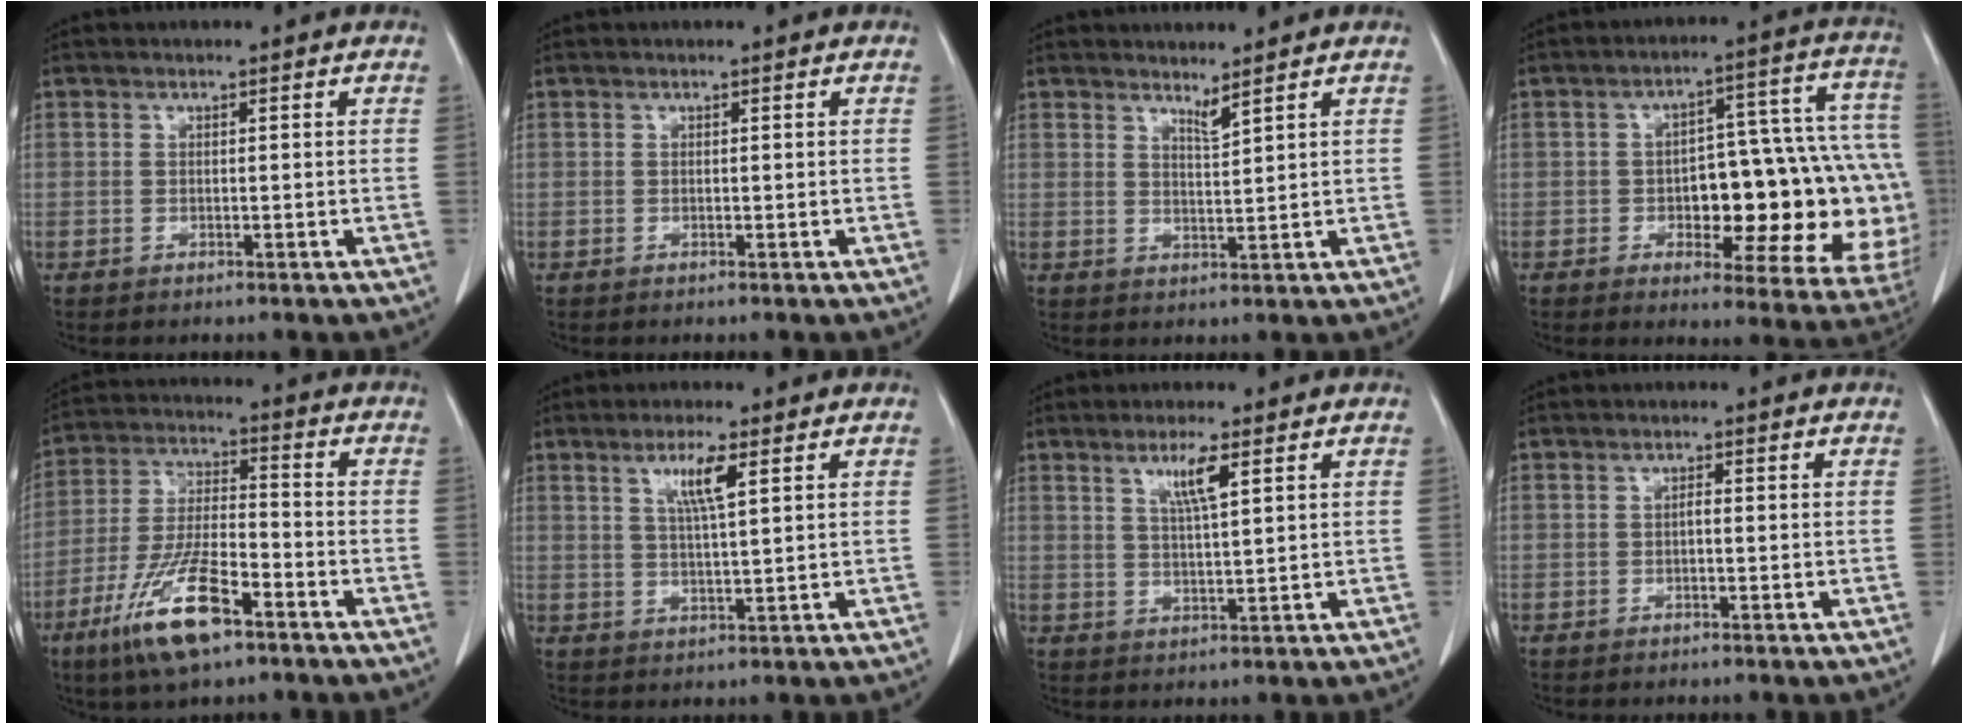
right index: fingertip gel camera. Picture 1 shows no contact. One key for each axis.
{"total": 0.0}
{"total": 2.0, "fx": 1.8, "fy": -0.4, "fz": 0.8, "tx": -0.015, "ty": -0.014, "tz": 0.036}
{"total": 22.6, "fx": -3.2, "fy": 8.2, "fz": 20.8, "tx": -0.187, "ty": 0.046, "tz": -0.017}
{"total": 13.4, "fx": -7.6, "fy": 3.1, "fz": 10.5, "tx": -0.215, "ty": -0.017, "tz": -0.139}
{"total": 5.0, "fx": 2.3, "fy": 0.2, "fz": 4.5, "tx": -0.084, "ty": -0.001, "tz": 0.041}
{"total": 4.6, "fx": 2.3, "fy": 0.1, "fz": 4.0, "tx": -0.073, "ty": -0.003, "tz": 0.041}
{"total": 0.8, "fx": -0.1, "fy": 0.2, "fz": 0.7, "tx": -0.014, "ty": 0.003, "tz": -0.002}